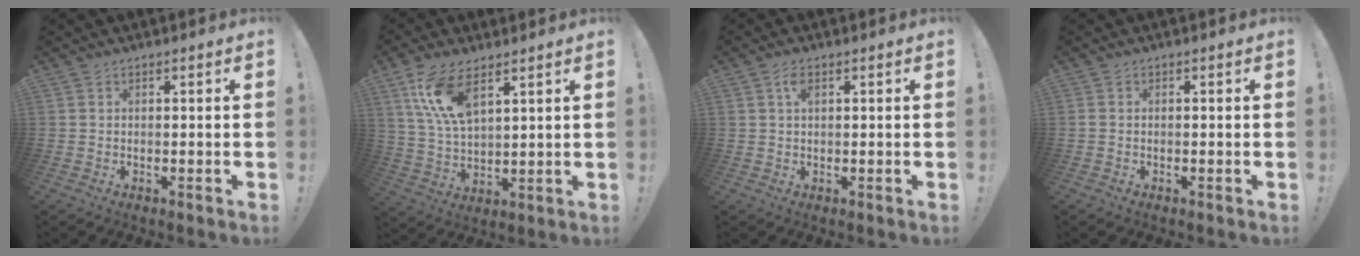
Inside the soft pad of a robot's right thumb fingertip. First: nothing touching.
{"total": 12.0, "force": [7.1, 5.1, 8.3], "torque": [-0.185, -0.021, 0.131]}
{"total": 2.6, "force": [1.0, 1.2, 2.1], "torque": [-0.036, 0.002, 0.014]}
{"total": 0.0}